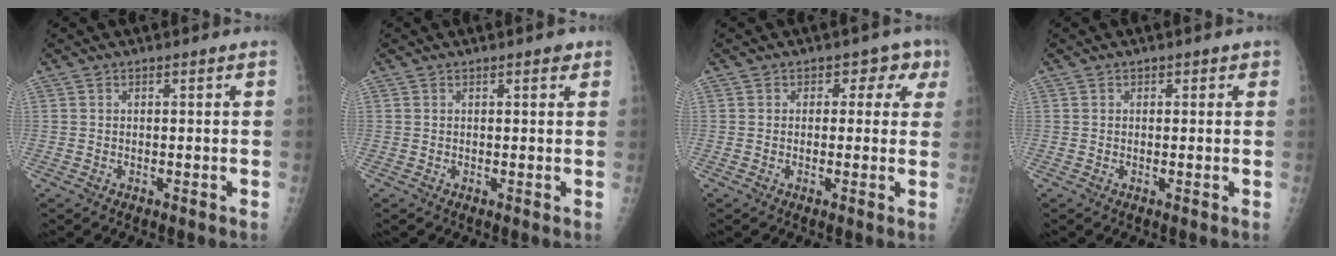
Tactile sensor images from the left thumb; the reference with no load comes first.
{"total": 1.4, "force": [0.9, 0.6, 1.0], "torque": [-0.006, -0.001, 0.008]}
{"total": 4.2, "force": [1.5, 3.5, 1.9], "torque": [0.021, 0.004, 0.004]}
{"total": 1.0, "force": [0.5, 0.9, 0.2], "torque": [0.015, 0.001, 0.000]}